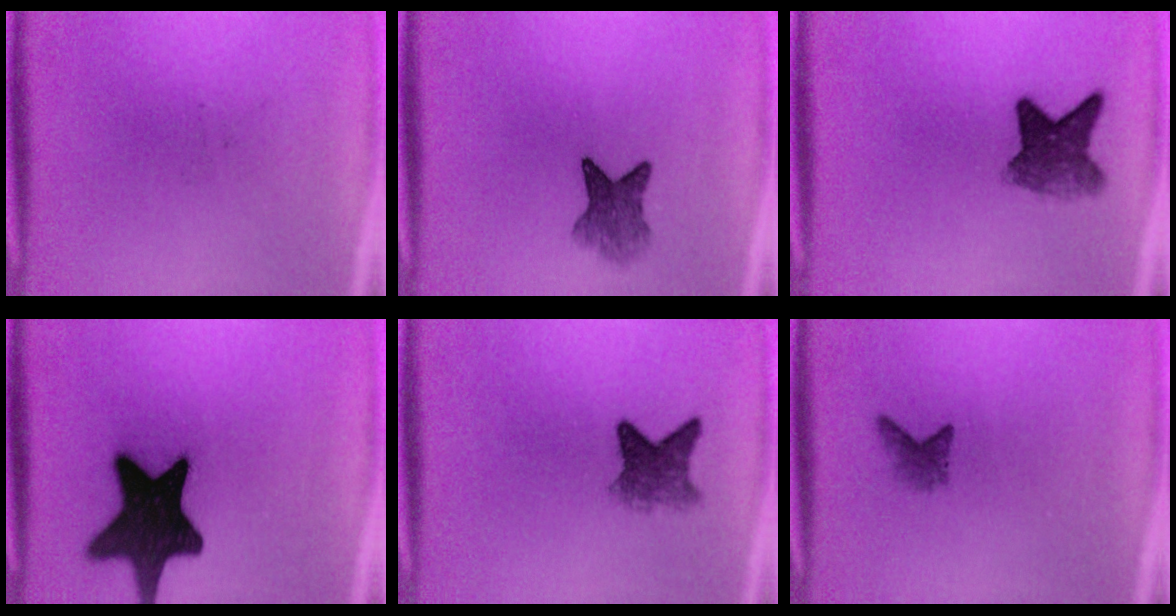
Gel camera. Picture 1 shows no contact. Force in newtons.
{"total": 4.4}
{"total": 6.2}
{"total": 18.3}
{"total": 4.4}
{"total": 1.8}